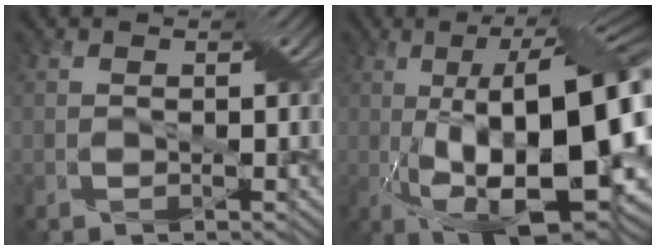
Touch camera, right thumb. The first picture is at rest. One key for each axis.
{"total": 20.3, "fx": -2.2, "fy": 7.7, "fz": 18.7, "tx": -0.273, "ty": 0.014, "tz": -0.047}